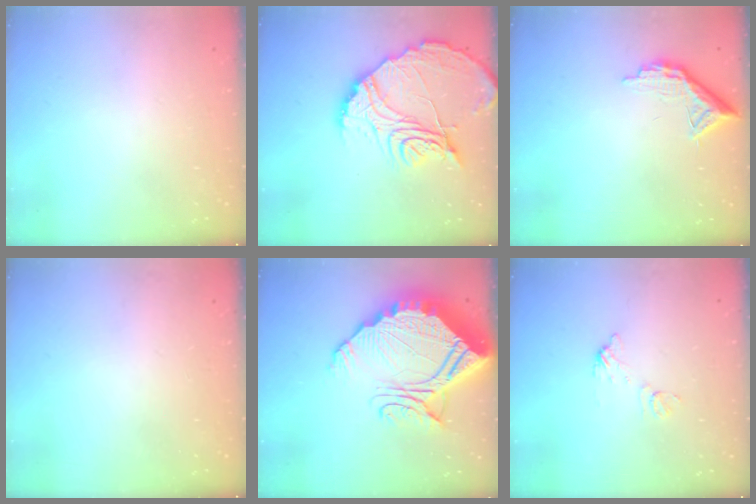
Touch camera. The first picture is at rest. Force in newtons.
{"total": 18.4, "press": 18.3, "slide": 1.6}
{"total": 10.3, "press": 10.3, "slide": 0.6}
{"total": 0.0}
{"total": 25.8, "press": 25.7, "slide": 2.2}
{"total": 6.9, "press": 6.8, "slide": 0.5}